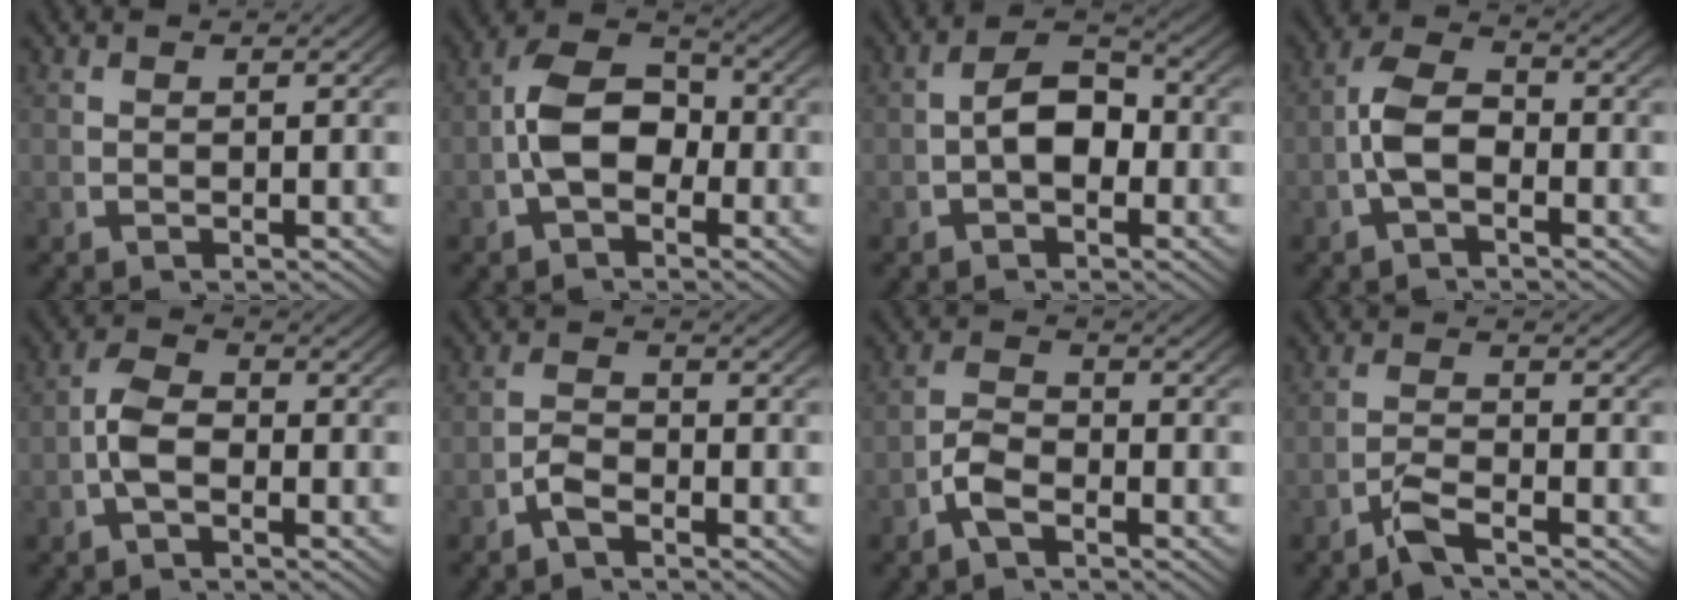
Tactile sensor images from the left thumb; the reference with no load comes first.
{"total": 8.3, "force": [-0.7, 5.9, 5.8], "torque": [-0.106, -0.017, -0.008]}
{"total": 5.5, "force": [-0.4, 3.5, 4.2], "torque": [-0.066, -0.008, -0.004]}
{"total": 5.4, "force": [-0.6, 3.5, 4.1], "torque": [-0.083, -0.013, -0.011]}
{"total": 3.9, "force": [-0.5, 2.5, 3.0], "torque": [-0.060, -0.008, -0.009]}
{"total": 1.8, "force": [-1.3, 0.9, 0.9], "torque": [-0.018, -0.004, -0.028]}
{"total": 2.8, "force": [-1.3, 1.7, 1.8], "torque": [-0.037, -0.005, -0.028]}
{"total": 2.4, "force": [-1.8, 0.7, 1.4], "torque": [-0.031, 0.001, -0.039]}